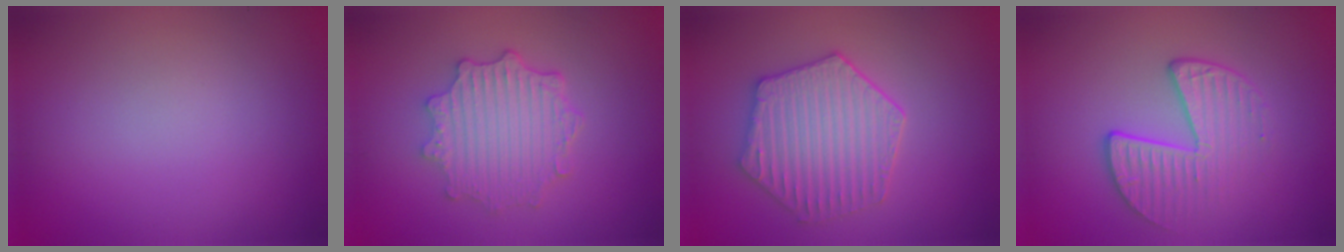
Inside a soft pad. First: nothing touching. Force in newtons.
{"total": 4.6, "press": 3.7, "slide": 2.7}
{"total": 5.2, "press": 4.4, "slide": 2.7}
{"total": 3.5, "press": 2.9, "slide": 2.0}